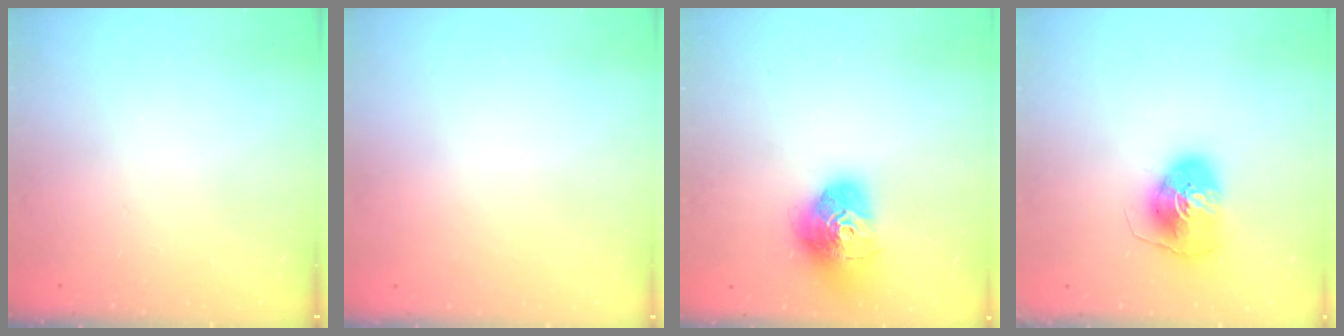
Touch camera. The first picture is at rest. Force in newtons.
{"total": 0.9, "press": 0.9, "slide": 0.1}
{"total": 17.6, "press": 17.5, "slide": 1.9}
{"total": 9.5, "press": 9.4, "slide": 1.3}